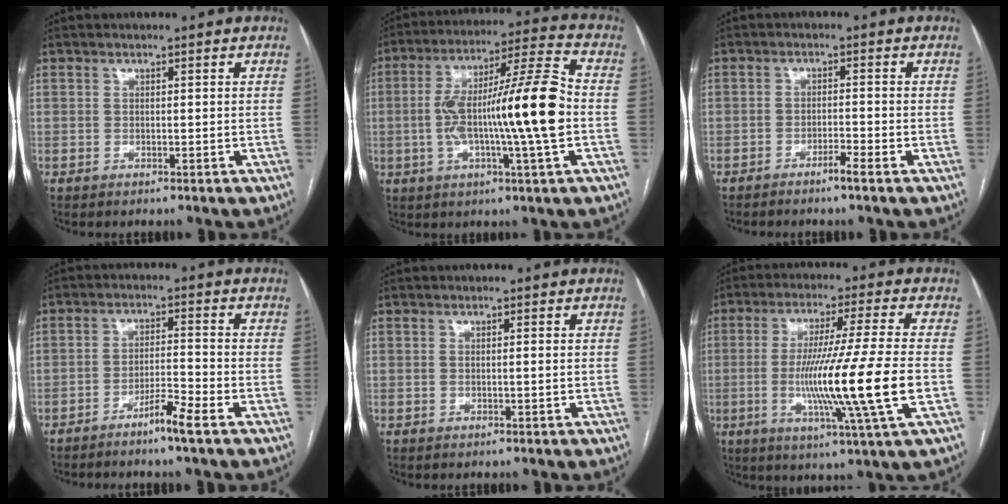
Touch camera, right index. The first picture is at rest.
{"total": 17.5, "force": [-1.7, 0.5, 17.4], "torque": [-0.296, 0.011, -0.034]}
{"total": 2.4, "force": [-1.8, -0.4, 1.6], "torque": [-0.030, -0.001, -0.034]}
{"total": 4.9, "force": [-3.4, -0.6, 3.5], "torque": [-0.061, -0.006, -0.068]}
{"total": 0.8, "force": [0.0, -0.1, 0.8], "torque": [-0.015, -0.001, 0.000]}
{"total": 15.9, "force": [-2.8, -2.0, 15.5], "torque": [-0.285, -0.027, -0.055]}